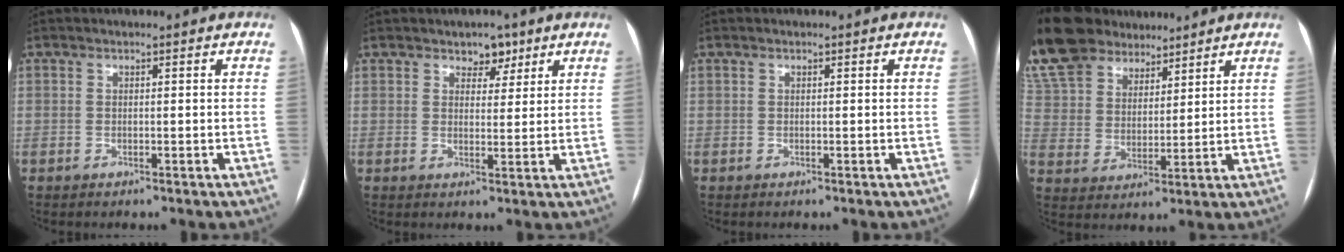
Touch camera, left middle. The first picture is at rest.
{"total": 3.5, "force": [2.4, 2.1, 1.5], "torque": [-0.013, 0.002, 0.036]}
{"total": 0.0}
{"total": 17.4, "force": [14.5, 7.9, 5.5], "torque": [-0.137, 0.038, 0.271]}